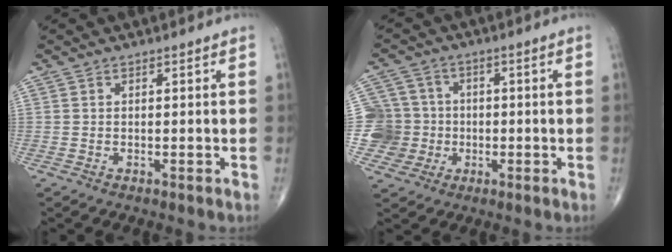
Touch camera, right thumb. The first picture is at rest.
{"total": 9.2, "force": [-1.0, 9.1, 0.7], "torque": [0.014, 0.021, -0.017]}